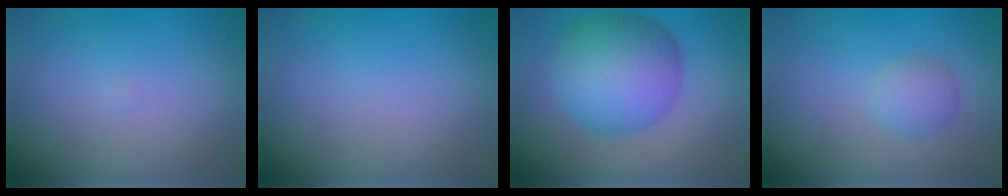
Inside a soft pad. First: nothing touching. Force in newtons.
{"total": 0.0}
{"total": 8.6, "press": 8.6, "slide": 0.1}
{"total": 2.0, "press": 2.0, "slide": 0.1}